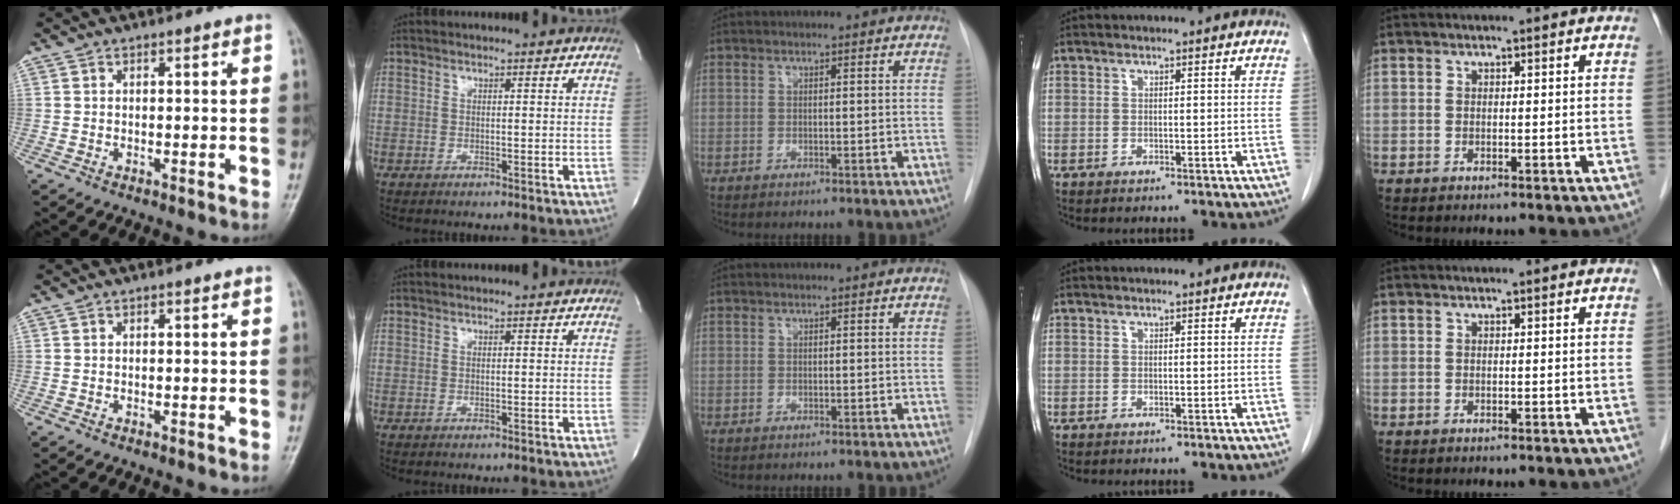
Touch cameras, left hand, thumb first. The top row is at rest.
{}